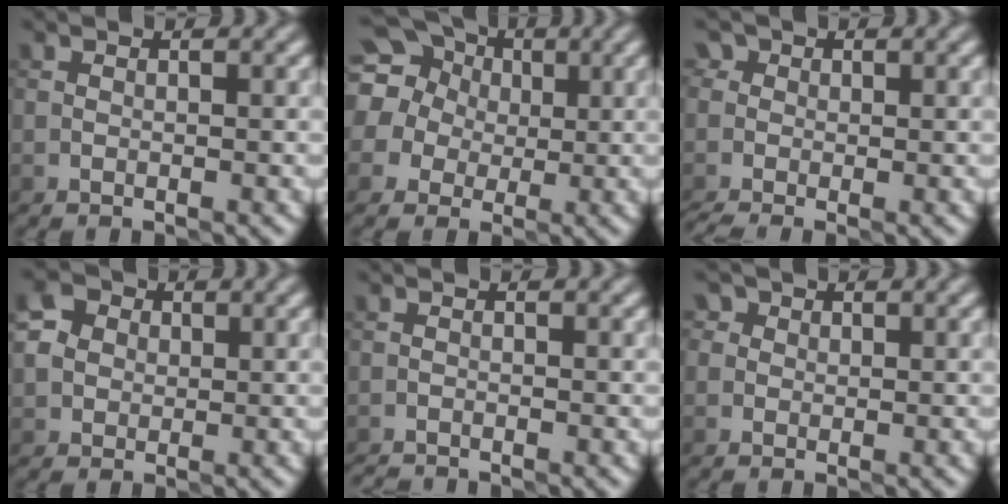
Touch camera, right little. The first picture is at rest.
{"total": 14.2, "force": [4.5, 12.5, 5.1], "torque": [-0.135, 0.048, 0.041]}
{"total": 2.4, "force": [-0.9, 1.8, 1.3], "torque": [-0.016, 0.010, -0.024]}
{"total": 4.0, "force": [0.8, 3.5, 1.6], "torque": [-0.029, 0.016, 0.005]}
{"total": 1.2, "force": [-1.2, -0.1, 0.0], "torque": [-0.003, -0.005, -0.028]}
{"total": 2.6, "force": [1.4, 2.0, 0.9], "torque": [0.006, 0.017, -0.009]}